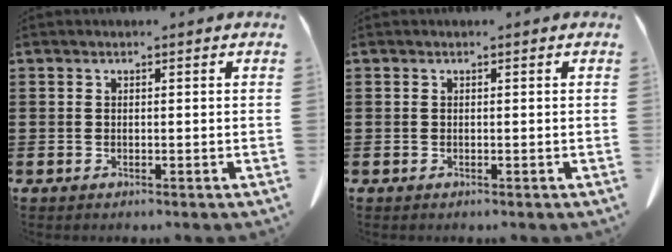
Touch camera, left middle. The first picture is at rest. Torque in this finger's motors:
{"motor_torque": [0.00, 0.00, 0.00, 0.02]}